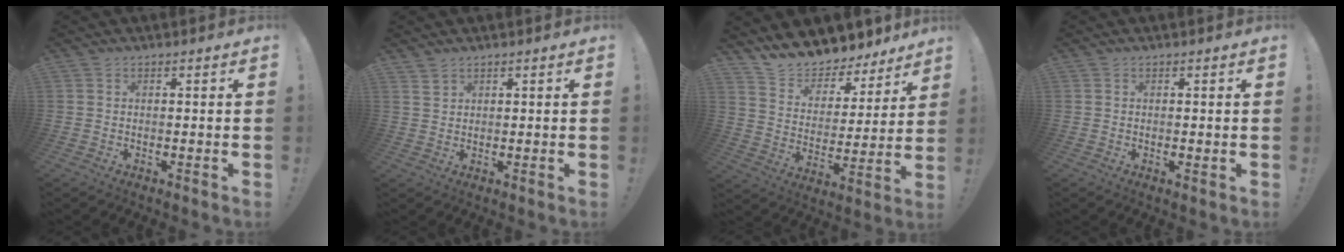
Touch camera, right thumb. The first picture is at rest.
{"total": 2.1, "force": [1.8, 0.9, 0.4], "torque": [0.003, -0.017, 0.032]}
{"total": 11.9, "force": [11.4, 3.3, 1.2], "torque": [-0.049, -0.106, 0.205]}
{"total": 0.5, "force": [0.1, 0.3, 0.4], "torque": [-0.004, -0.001, 0.001]}